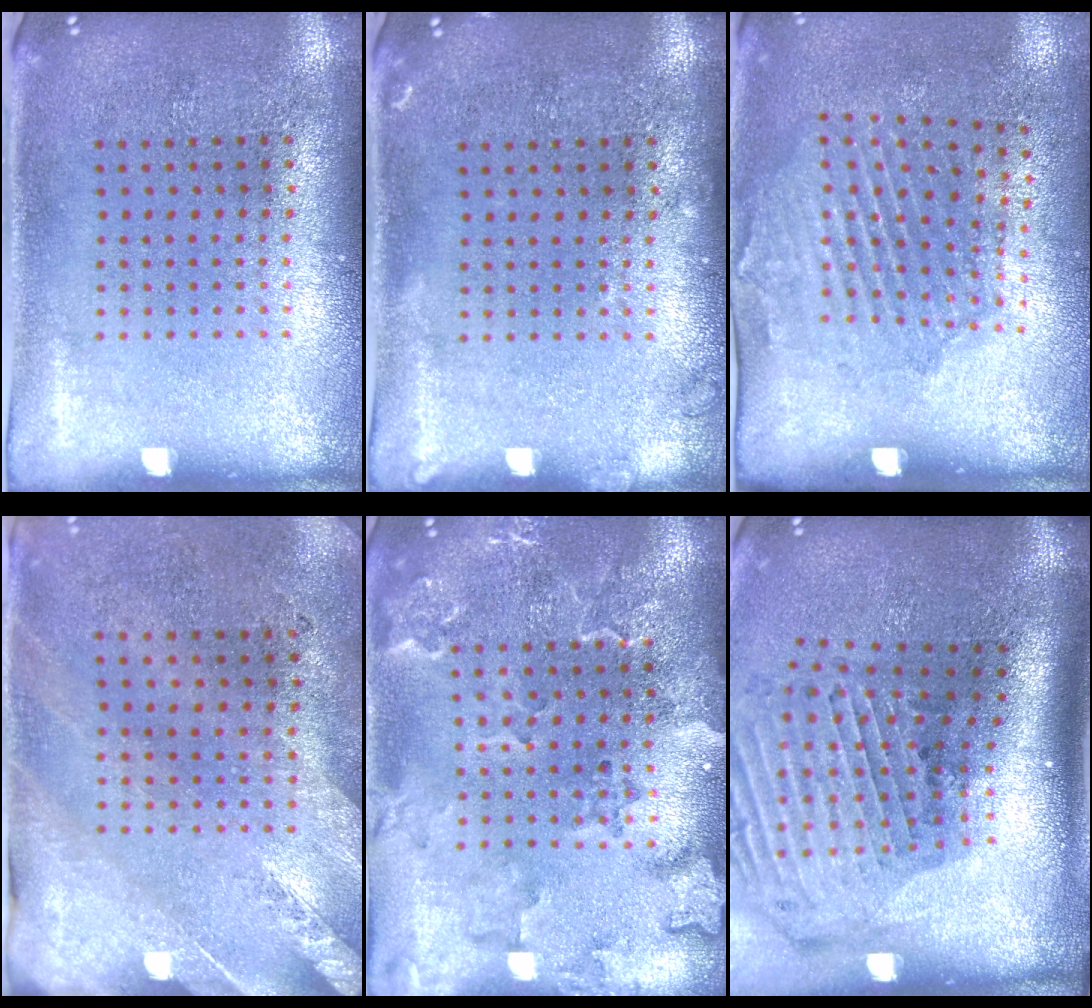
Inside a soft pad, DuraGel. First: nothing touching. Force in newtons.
{"total": 0.9, "press": 0.9, "slide": 0.2}
{"total": 1.8, "press": 1.3, "slide": 1.2}
{"total": 2.4, "press": 2.1, "slide": 1.3}
{"total": 2.4, "press": 2.2, "slide": 0.9}
{"total": 3.0, "press": 2.2, "slide": 2.1}